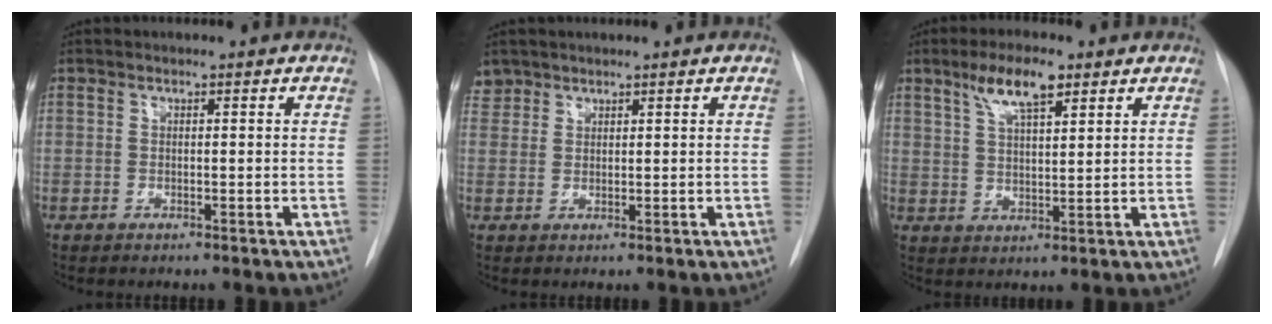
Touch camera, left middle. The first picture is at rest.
{"total": 2.7, "force": [2.2, 1.5, -0.3], "torque": [0.012, 0.010, 0.042]}
{"total": 7.3, "force": [4.4, 1.8, 5.5], "torque": [-0.106, 0.010, 0.081]}